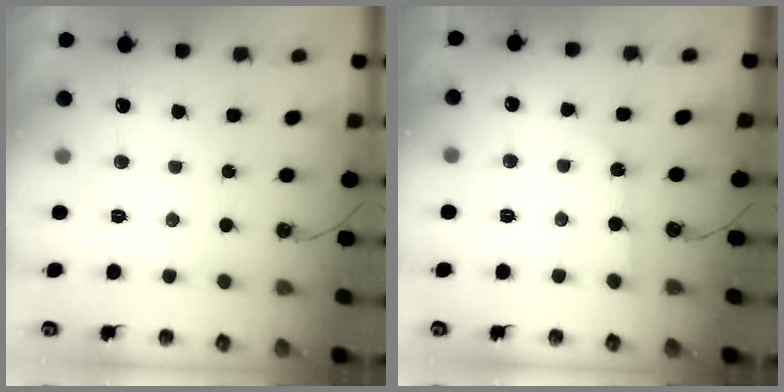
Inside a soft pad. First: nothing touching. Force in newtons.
{"total": 2.2, "press": 2.2, "slide": 0.3}